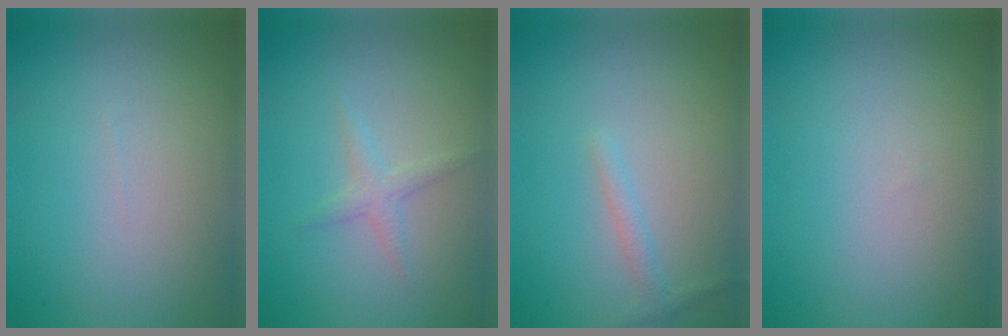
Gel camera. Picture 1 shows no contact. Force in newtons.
{"total": 1.4, "press": 1.4, "slide": 0.1}
{"total": 1.2, "press": 1.2, "slide": 0.0}
{"total": 0.0}